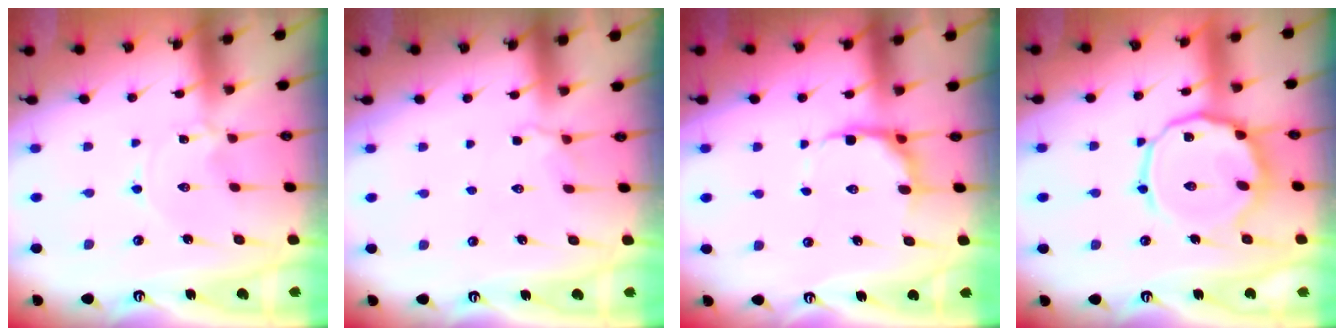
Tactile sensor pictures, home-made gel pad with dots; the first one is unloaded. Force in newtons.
{"total": 4.7, "press": 4.4, "slide": 1.5}
{"total": 6.5, "press": 5.8, "slide": 2.9}
{"total": 12.9, "press": 12.9, "slide": 1.1}